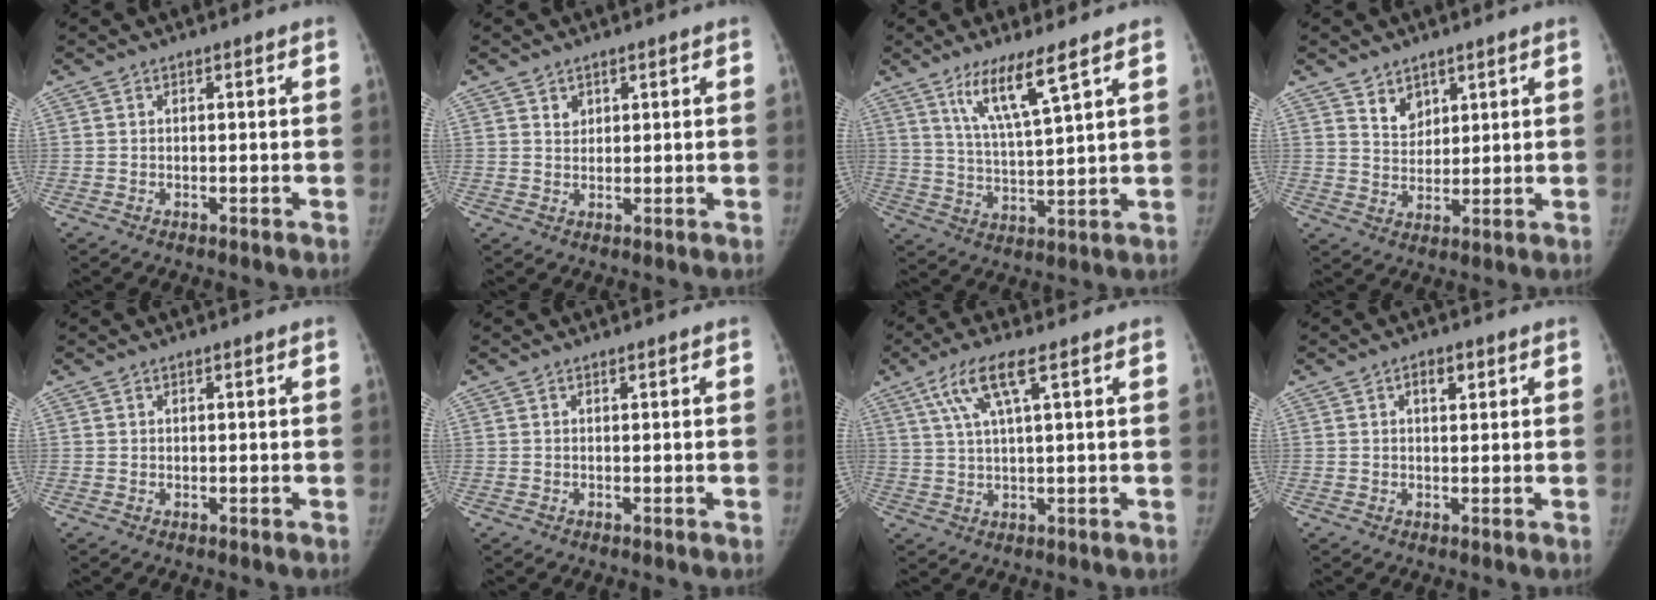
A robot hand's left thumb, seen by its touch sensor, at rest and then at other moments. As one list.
[{"total": 1.8, "force": [1.1, 1.3, 0.4], "torque": [0.007, -0.006, 0.016]}, {"total": 9.4, "force": [5.9, 0.7, 7.4], "torque": [-0.139, -0.037, 0.116]}, {"total": 4.4, "force": [3.0, 2.9, 1.4], "torque": [-0.001, -0.026, 0.060]}, {"total": 0.0}, {"total": 0.0}, {"total": 7.7, "force": [3.5, 1.3, 6.7], "torque": [-0.154, 0.001, 0.072]}, {"total": 3.0, "force": [1.4, 1.5, 2.2], "torque": [-0.027, -0.001, 0.020]}]